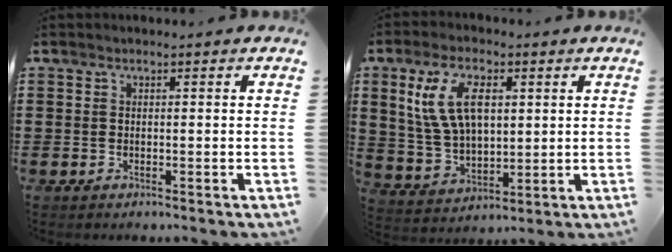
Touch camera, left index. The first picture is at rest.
{"total": 9.8, "force": [3.5, 5.2, 7.6], "torque": [-0.172, 0.011, 0.061]}